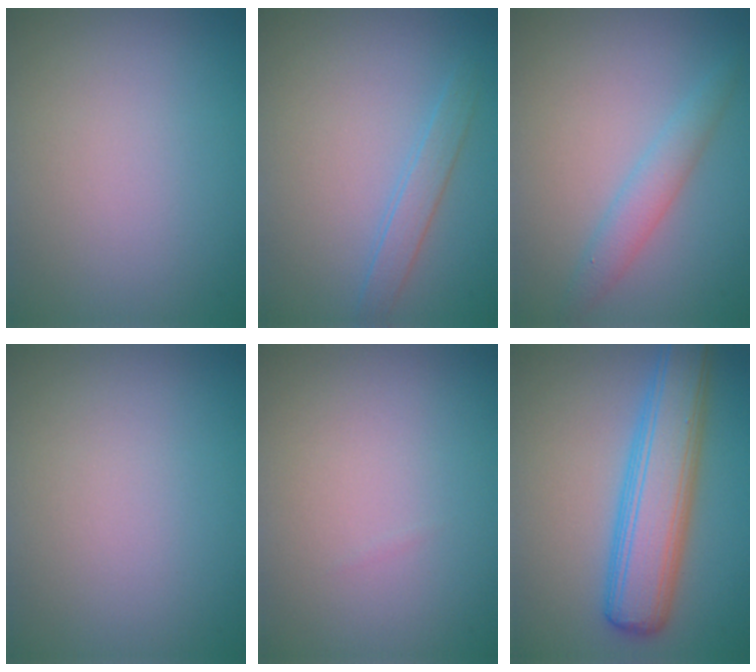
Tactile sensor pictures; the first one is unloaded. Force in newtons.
{"total": 1.7, "press": 1.7, "slide": 0.1}
{"total": 2.3, "press": 2.3, "slide": 0.1}
{"total": 0.0}
{"total": 0.0}
{"total": 7.0, "press": 7.0, "slide": 0.1}